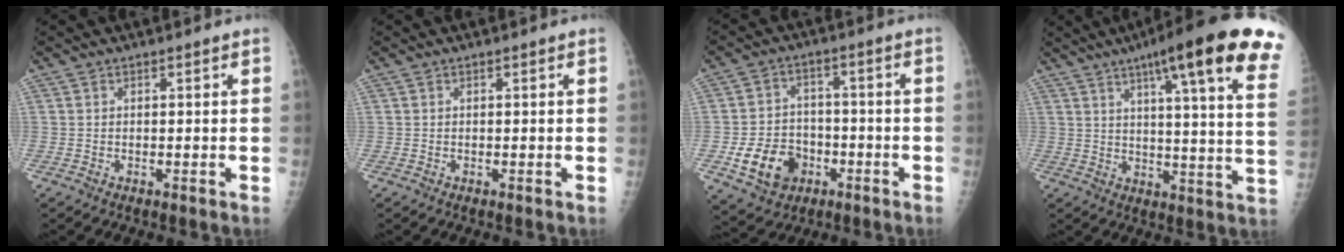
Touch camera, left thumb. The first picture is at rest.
{"total": 0.0}
{"total": 10.6, "force": [-3.8, 8.4, 5.2], "torque": [-0.063, 0.021, -0.056]}
{"total": 25.2, "force": [14.6, 3.2, 20.3], "torque": [-0.256, -0.037, 0.183]}